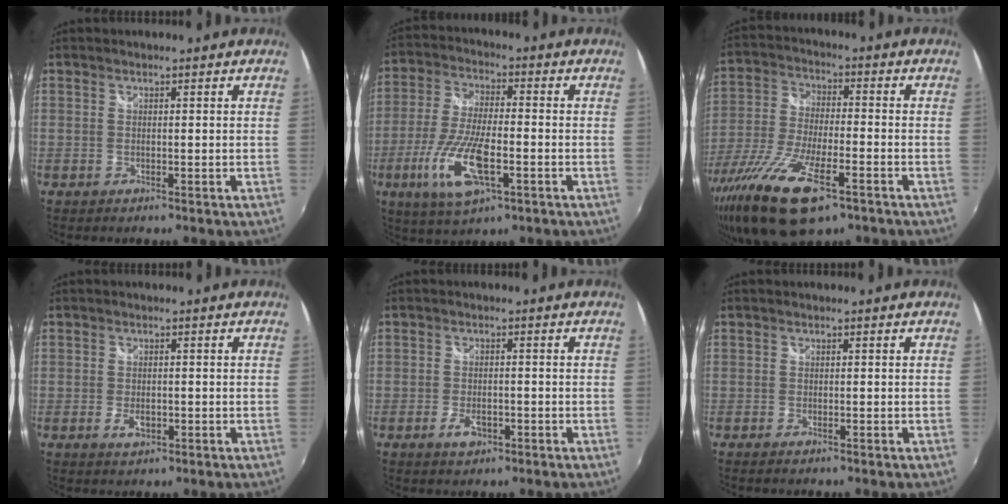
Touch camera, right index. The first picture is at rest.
{"total": 13.5, "force": [-5.0, 4.3, 11.8], "torque": [-0.251, -0.017, -0.095]}
{"total": 19.5, "force": [-11.4, 6.7, 14.4], "torque": [-0.297, -0.059, -0.212]}
{"total": 2.7, "force": [-0.9, 1.6, 2.0], "torque": [-0.036, -0.005, -0.015]}
{"total": 3.6, "force": [-1.8, 1.9, 2.4], "torque": [-0.053, -0.005, -0.030]}
{"total": 0.9, "force": [-0.7, 0.4, 0.5], "torque": [-0.010, -0.004, -0.015]}